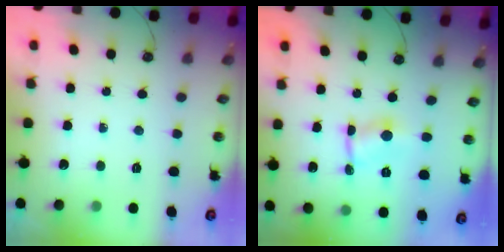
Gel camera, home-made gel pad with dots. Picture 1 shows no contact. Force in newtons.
{"total": 3.3, "press": 1.1, "slide": 3.1}